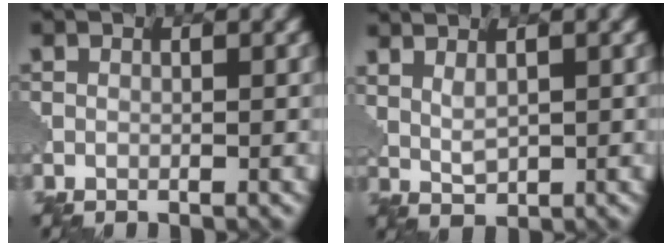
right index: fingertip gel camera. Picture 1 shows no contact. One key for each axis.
{"total": 2.2, "fx": 1.4, "fy": 0.6, "fz": 1.5, "tx": -0.036, "ty": -0.003, "tz": 0.035}